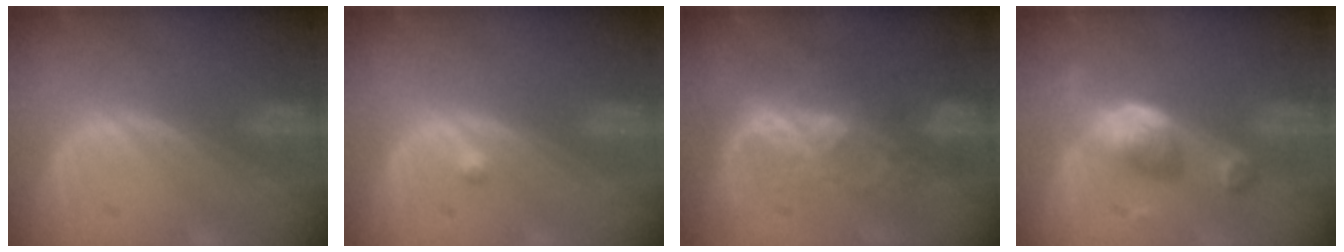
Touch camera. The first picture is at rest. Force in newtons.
{"total": 0.8, "press": 0.6, "slide": 0.4}
{"total": 6.7, "press": 6.0, "slide": 3.0}
{"total": 5.5, "press": 5.4, "slide": 1.0}